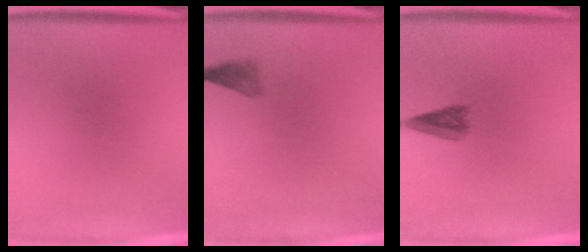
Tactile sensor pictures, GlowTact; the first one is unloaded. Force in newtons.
{"total": 1.7}
{"total": 3.0}